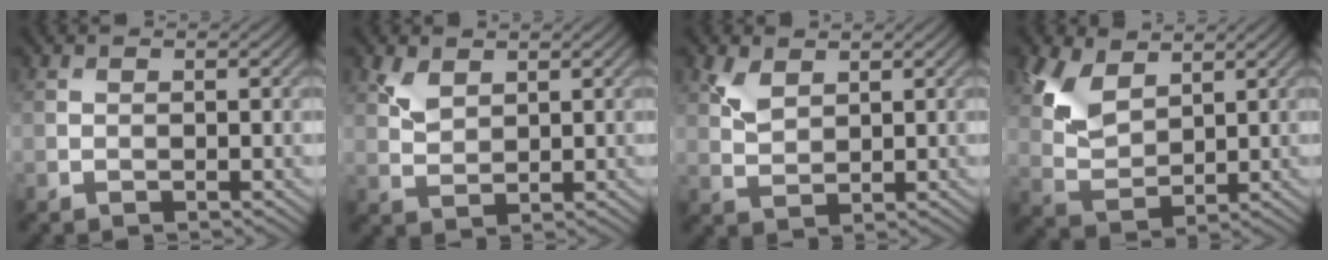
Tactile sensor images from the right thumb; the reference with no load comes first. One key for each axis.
{"total": 3.1, "fx": 1.9, "fy": 1.8, "fz": 1.7, "tx": -0.045, "ty": -0.003, "tz": 0.042}
{"total": 3.4, "fx": 2.0, "fy": 2.0, "fz": 2.0, "tx": -0.053, "ty": -0.002, "tz": 0.044}
{"total": 6.9, "fx": 3.7, "fy": 4.0, "fz": 4.3, "tx": -0.107, "ty": -0.004, "tz": 0.077}